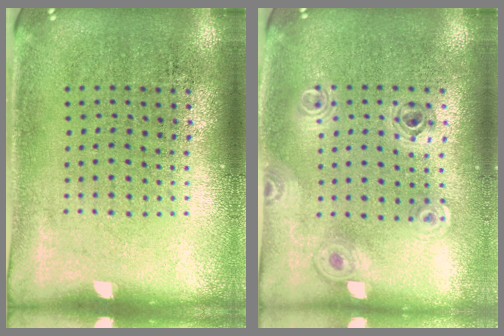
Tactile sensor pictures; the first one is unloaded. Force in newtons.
{"total": 0.9, "press": 0.9, "slide": 0.1}